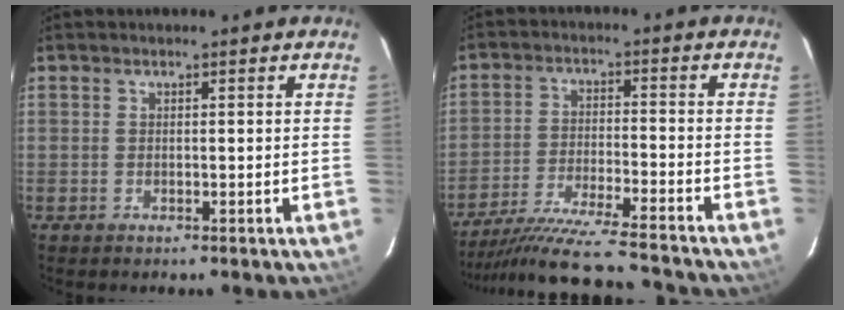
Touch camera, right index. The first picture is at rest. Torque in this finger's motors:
{"motor_torque": [1.17, -0.97, 0.46, 0.12]}